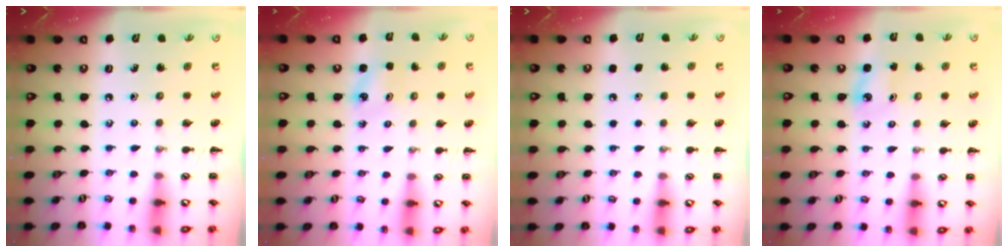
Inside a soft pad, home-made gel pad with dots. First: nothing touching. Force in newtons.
{"total": 2.3, "press": 2.2, "slide": 0.7}
{"total": 1.7, "press": 1.7, "slide": 0.1}
{"total": 2.6, "press": 2.6, "slide": 0.4}